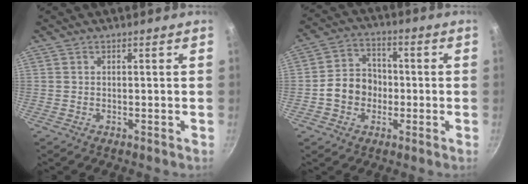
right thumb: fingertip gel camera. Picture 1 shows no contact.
{"total": 9.0, "force": [-1.6, 7.6, 4.5], "torque": [-0.044, 0.026, -0.039]}